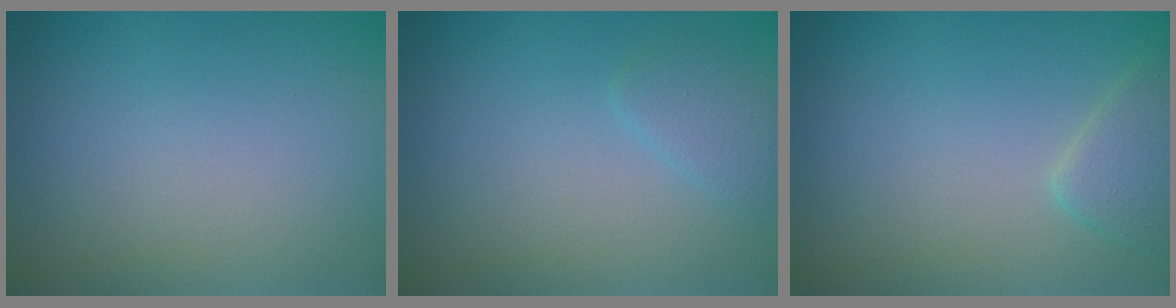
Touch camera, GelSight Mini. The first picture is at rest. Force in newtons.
{"total": 1.4, "press": 1.4, "slide": 0.1}
{"total": 2.3, "press": 2.3, "slide": 0.1}